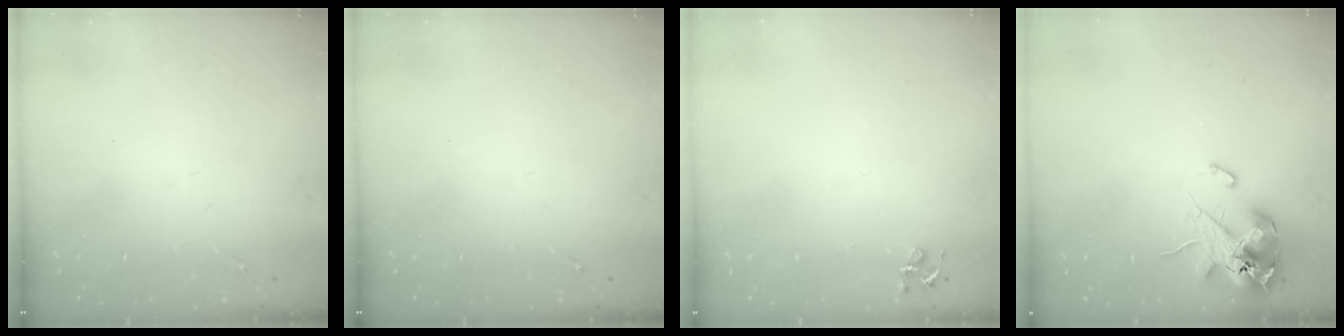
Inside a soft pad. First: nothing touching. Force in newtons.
{"total": 0.0}
{"total": 3.9, "press": 3.9, "slide": 0.5}
{"total": 12.7, "press": 12.5, "slide": 2.2}